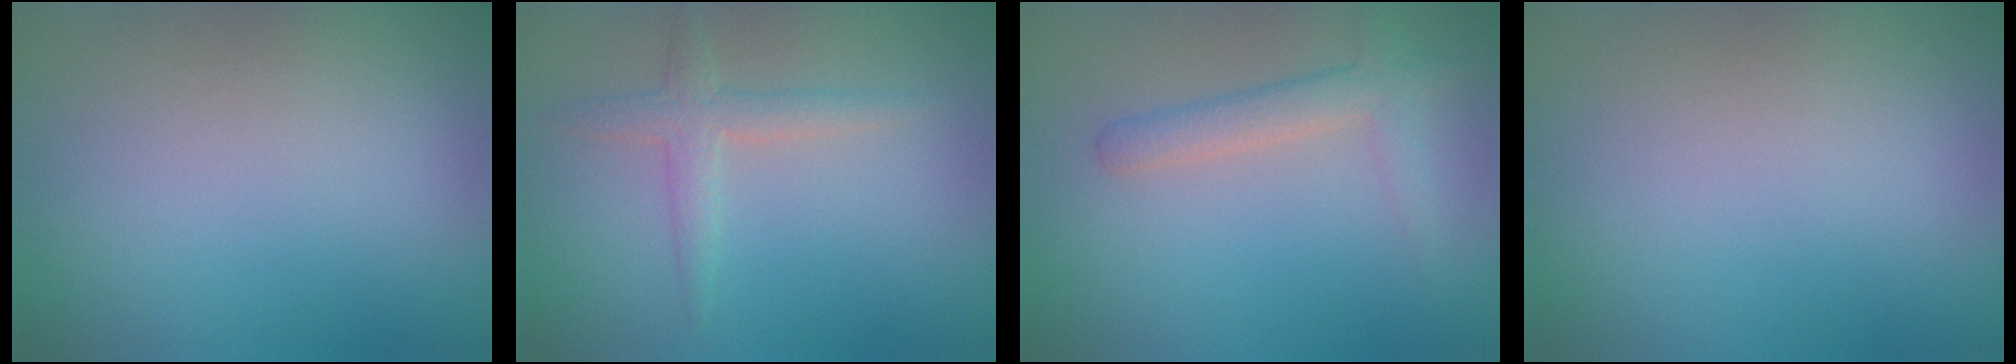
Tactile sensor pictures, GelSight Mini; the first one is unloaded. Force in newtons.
{"total": 2.1, "press": 2.1, "slide": 0.0}
{"total": 2.6, "press": 2.6, "slide": 0.2}
{"total": 0.0}